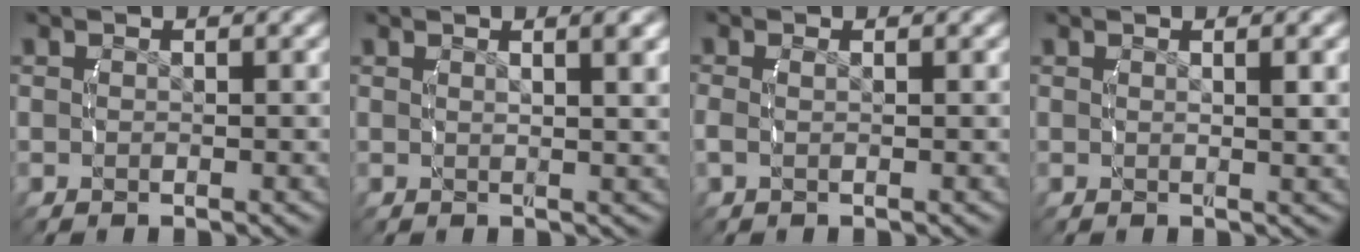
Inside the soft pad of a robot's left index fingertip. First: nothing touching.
{"total": 2.1, "force": [1.2, -0.4, 1.7], "torque": [-0.019, 0.002, 0.024]}
{"total": 1.0, "force": [-0.3, 0.4, 0.9], "torque": [-0.033, -0.008, 0.000]}
{"total": 1.5, "force": [0.7, -0.4, 1.3], "torque": [-0.016, -0.002, 0.015]}